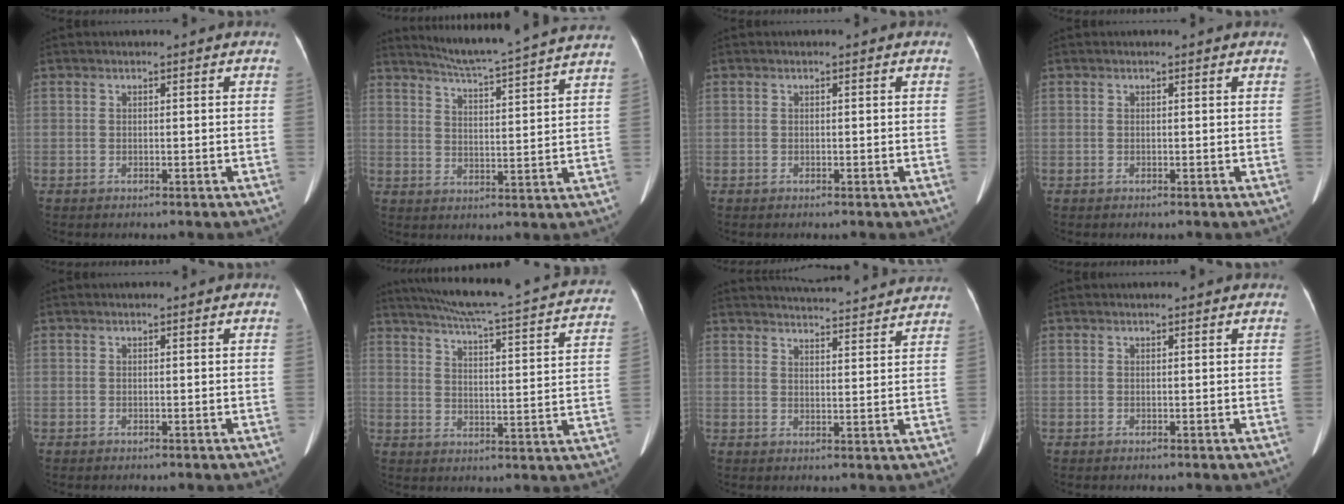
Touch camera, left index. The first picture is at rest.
{"total": 18.2, "force": [16.6, -1.4, 7.3], "torque": [-0.126, -0.030, 0.218]}
{"total": 0.0}
{"total": 0.8, "force": [0.8, 0.0, 0.2], "torque": [-0.009, 0.003, 0.006]}
{"total": 0.0}
{"total": 26.0, "force": [23.0, 2.3, 11.8], "torque": [-0.182, -0.033, 0.283]}
{"total": 17.6, "force": [16.9, 1.7, 4.8], "torque": [-0.070, 0.006, 0.212]}
{"total": 1.2, "force": [1.1, 0.1, 0.4], "torque": [-0.006, 0.015, 0.017]}